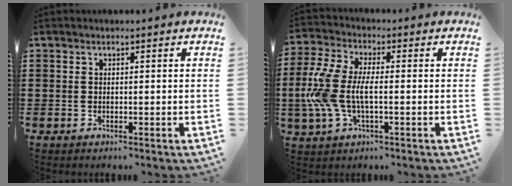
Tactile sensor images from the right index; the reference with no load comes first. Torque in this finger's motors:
{"motor_torque": [1.68, -0.46, 0.53, 0.21]}